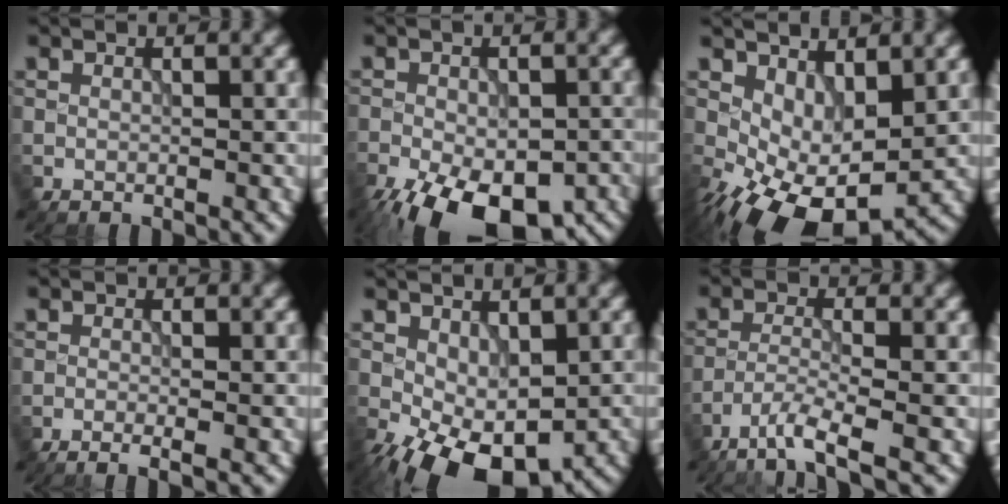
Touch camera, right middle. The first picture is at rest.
{"total": 14.9, "force": [-9.7, 6.7, 9.1], "torque": [-0.145, -0.045, -0.133]}
{"total": 8.7, "force": [-1.7, 4.8, 7.1], "torque": [-0.134, -0.017, -0.015]}
{"total": 2.0, "force": [-0.9, 0.6, 1.7], "torque": [-0.019, -0.005, -0.022]}
{"total": 7.9, "force": [-2.9, 4.2, 6.1], "torque": [-0.124, -0.018, -0.036]}
{"total": 4.0, "force": [-2.8, 0.5, 2.8], "torque": [-0.054, -0.004, -0.064]}